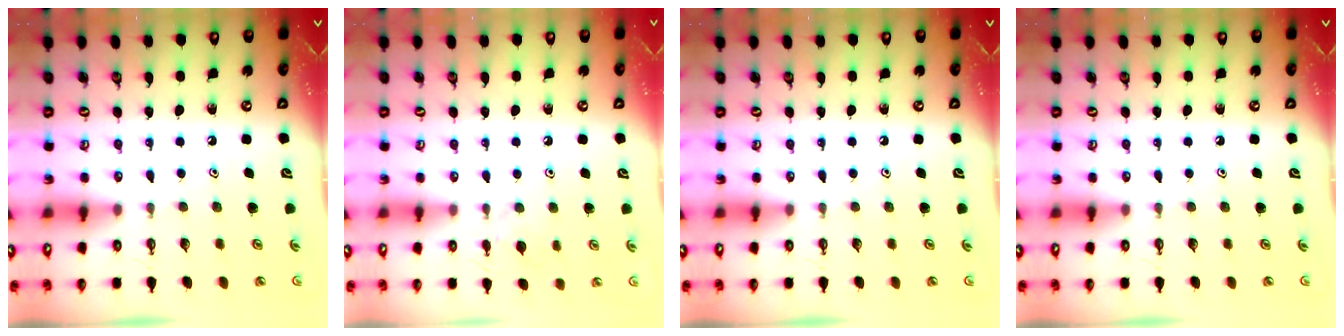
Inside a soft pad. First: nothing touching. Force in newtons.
{"total": 4.2, "press": 4.2, "slide": 0.7}
{"total": 0.0}
{"total": 0.0}